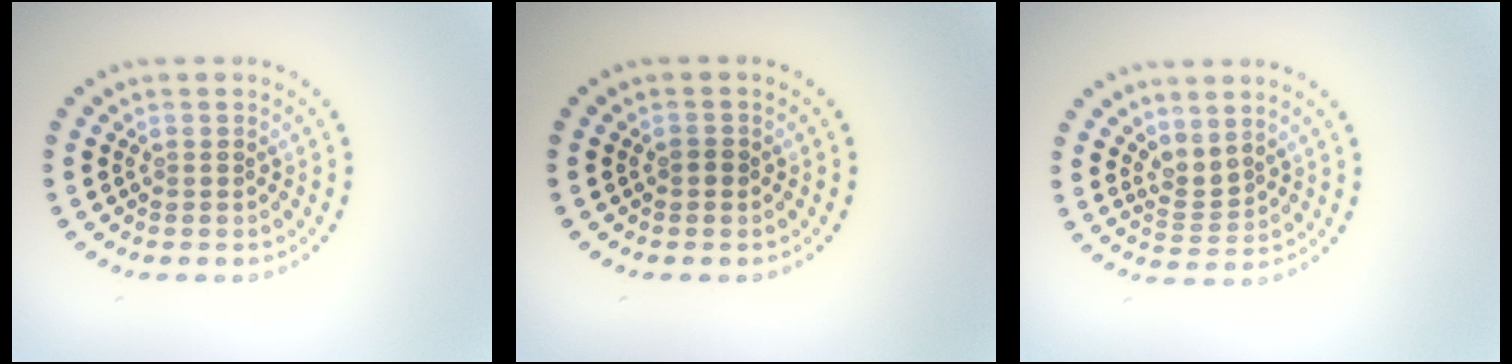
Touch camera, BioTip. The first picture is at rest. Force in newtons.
{"total": 0.7, "press": 0.7, "slide": 0.1}
{"total": 1.9, "press": 1.4, "slide": 1.2}